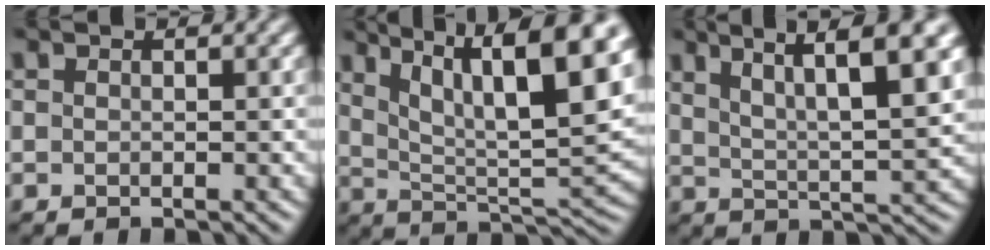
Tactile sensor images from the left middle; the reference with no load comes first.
{"total": 14.5, "force": [7.5, 4.9, 11.4], "torque": [-0.161, 0.018, 0.121]}
{"total": 7.7, "force": [4.9, 1.3, 5.9], "torque": [-0.095, 0.019, 0.090]}